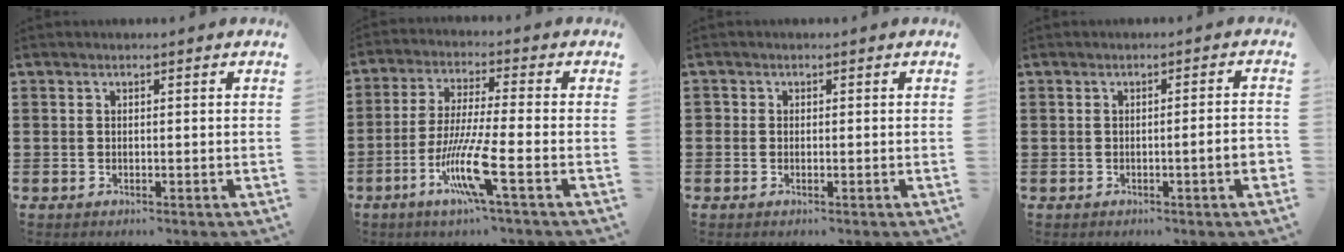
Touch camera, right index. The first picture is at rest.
{"total": 10.1, "force": [-4.5, 0.3, 9.0], "torque": [-0.188, -0.017, -0.089]}
{"total": 0.5, "force": [-0.2, 0.4, 0.2], "torque": [-0.003, 0.001, -0.004]}
{"total": 3.0, "force": [-0.9, -0.2, 2.8], "torque": [-0.043, -0.008, -0.017]}